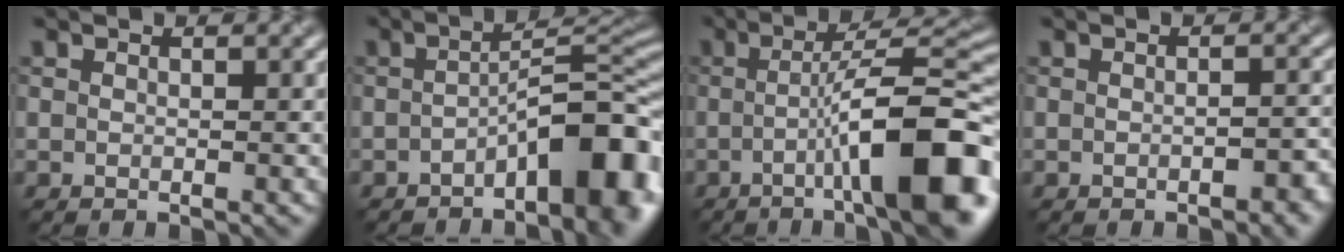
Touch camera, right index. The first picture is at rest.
{"total": 8.6, "force": [-3.5, 2.5, 7.4], "torque": [-0.095, 0.020, -0.061]}
{"total": 12.3, "force": [-2.9, 2.7, 11.7], "torque": [-0.157, 0.015, -0.046]}
{"total": 2.3, "force": [-1.1, 0.7, 1.9], "torque": [-0.026, 0.003, -0.014]}